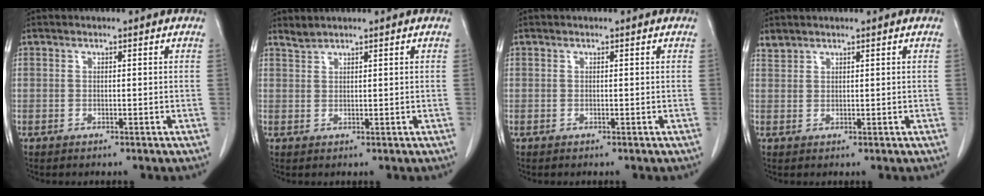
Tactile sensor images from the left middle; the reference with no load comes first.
{"total": 1.3, "force": [1.3, -0.1, 0.0], "torque": [-0.004, 0.001, 0.029]}
{"total": 0.0}
{"total": 1.4, "force": [1.3, 0.3, 0.0], "torque": [-0.002, 0.004, 0.029]}